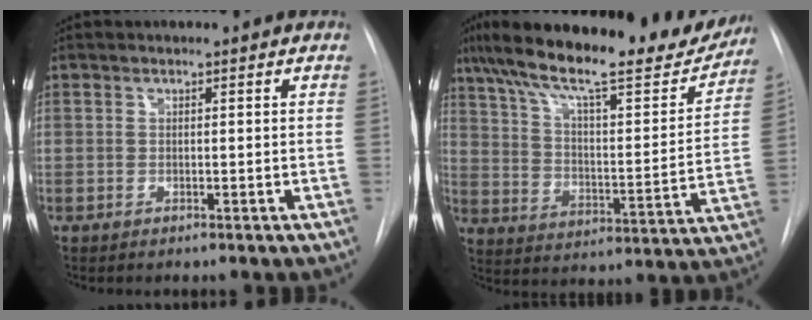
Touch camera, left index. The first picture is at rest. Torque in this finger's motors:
{"motor_torque": [1.03, -1.10, 0.81, 0.21]}